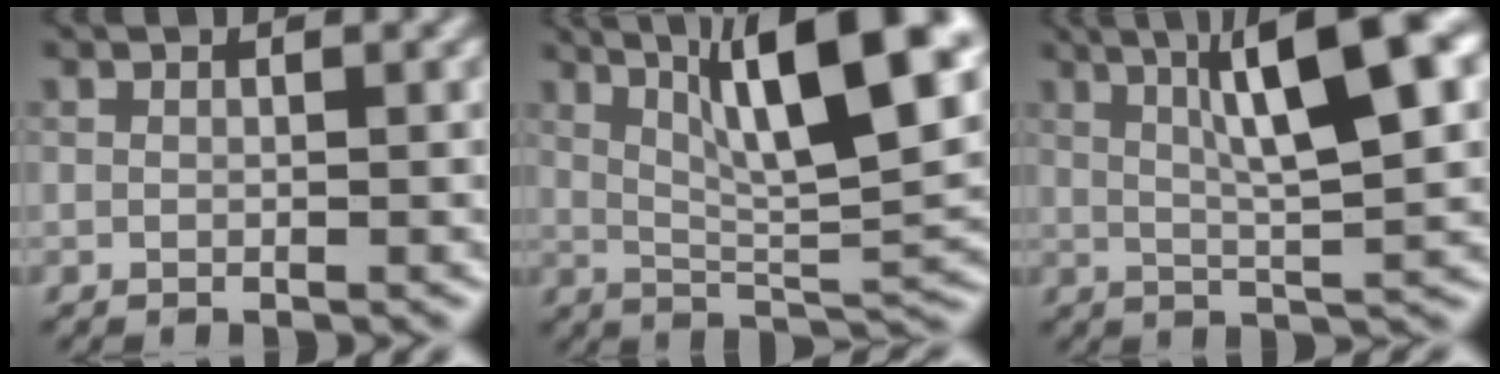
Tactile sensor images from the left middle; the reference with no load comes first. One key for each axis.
{"total": 12.7, "fx": 5.5, "fy": 2.9, "fz": 11.1, "tx": -0.167, "ty": 0.013, "tz": 0.094}
{"total": 10.3, "fx": 3.7, "fy": 2.0, "fz": 9.4, "tx": -0.128, "ty": 0.020, "tz": 0.056}